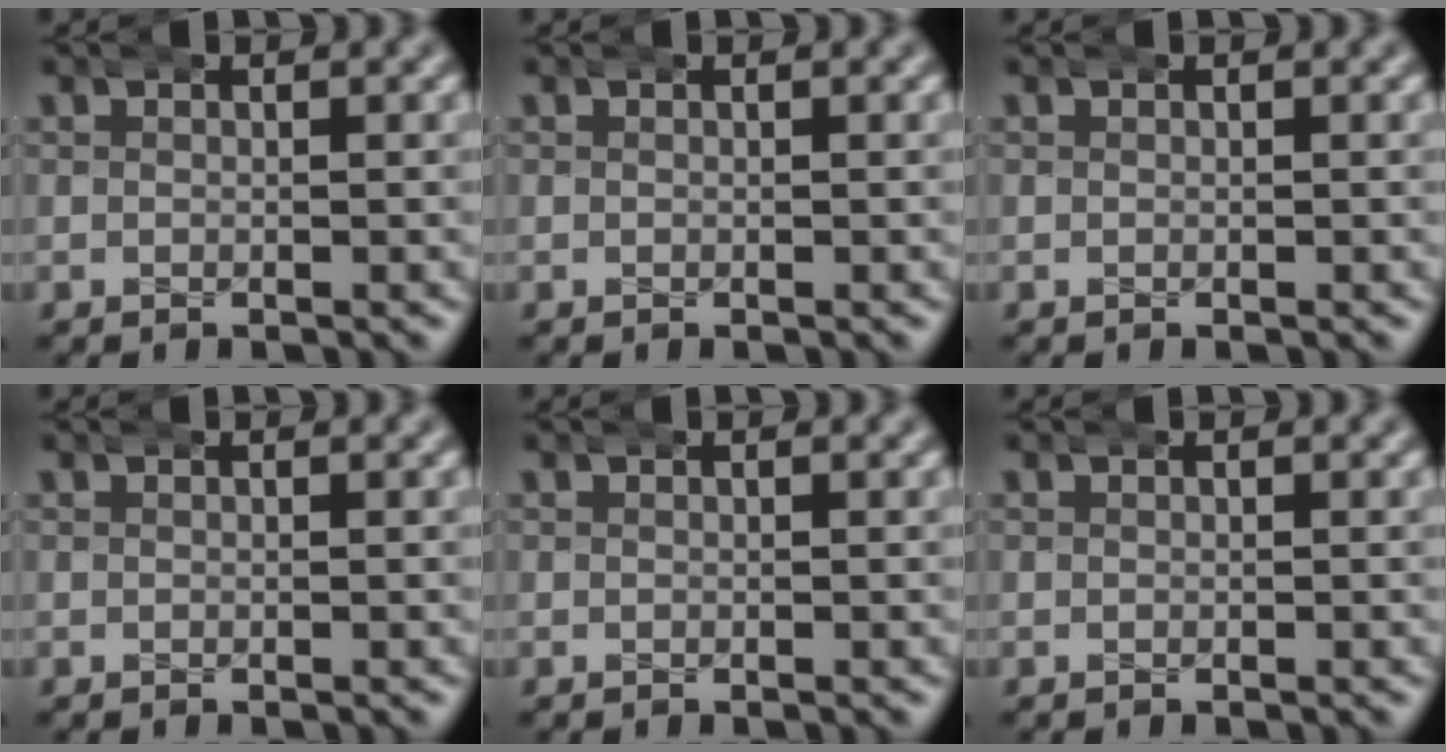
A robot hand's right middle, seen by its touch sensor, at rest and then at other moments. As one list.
[{"total": 0.0}, {"total": 0.0}, {"total": 0.0}, {"total": 0.0}, {"total": 0.0}]